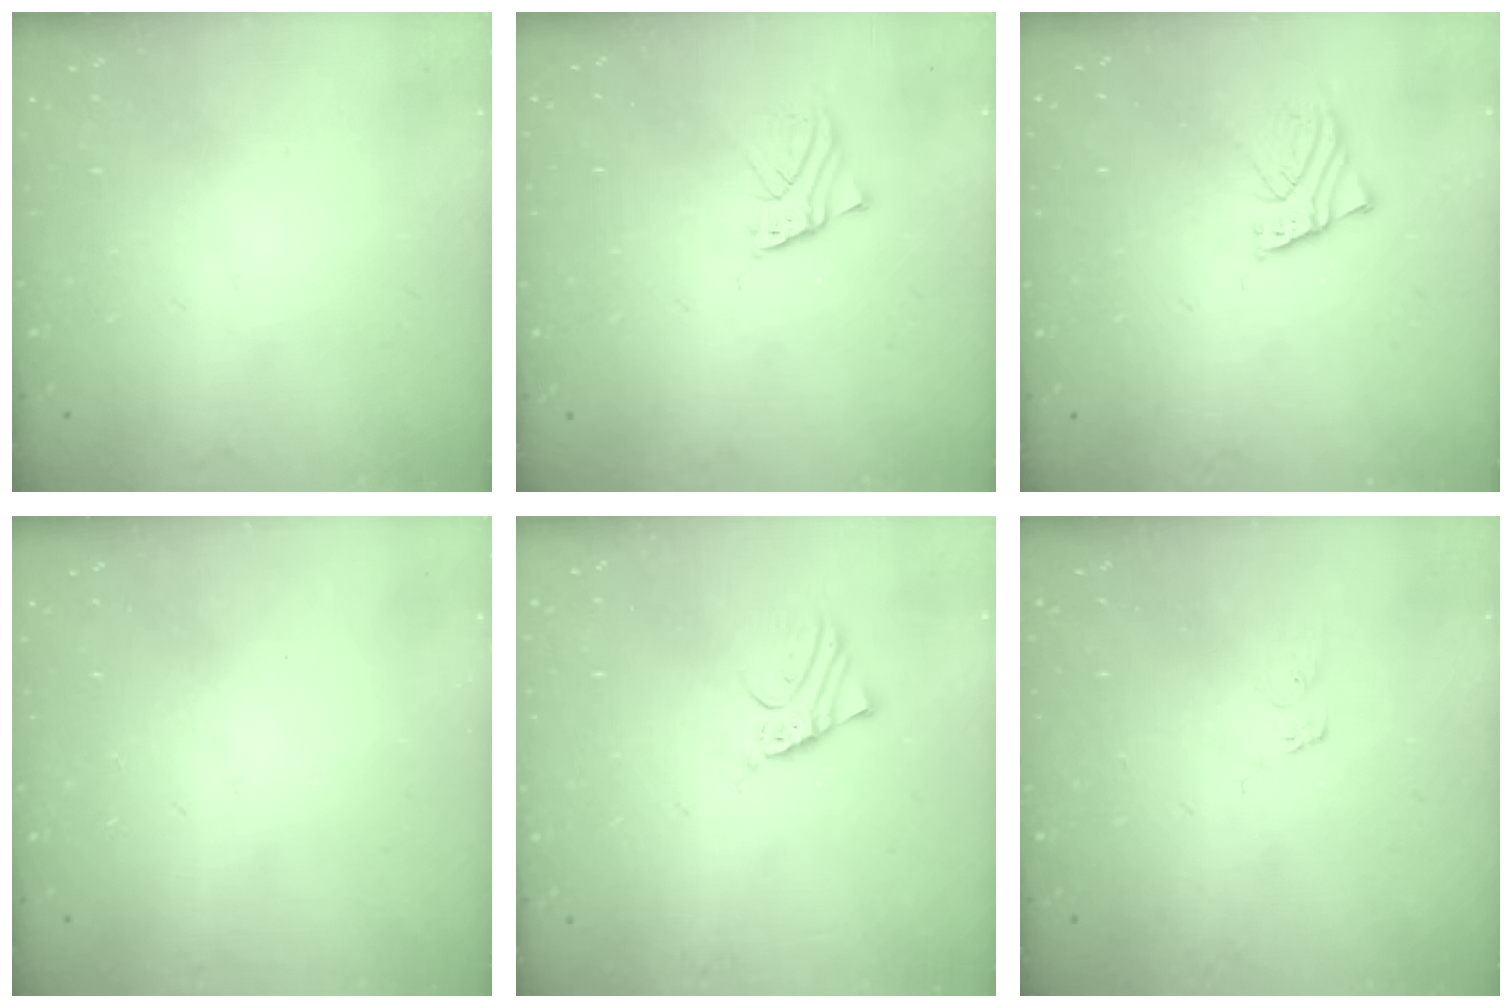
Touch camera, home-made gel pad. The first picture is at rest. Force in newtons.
{"total": 2.2, "press": 2.2, "slide": 0.2}
{"total": 2.0, "press": 2.0, "slide": 0.2}
{"total": 0.0}
{"total": 2.2, "press": 2.2, "slide": 0.1}
{"total": 3.1, "press": 3.1, "slide": 0.2}